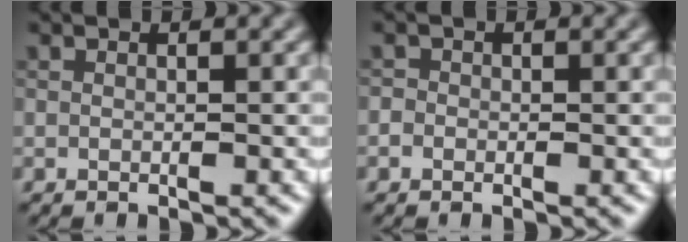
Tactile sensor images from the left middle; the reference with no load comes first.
{"total": 0.8, "force": [-0.3, 0.8, 0.2], "torque": [-0.001, -0.004, -0.007]}